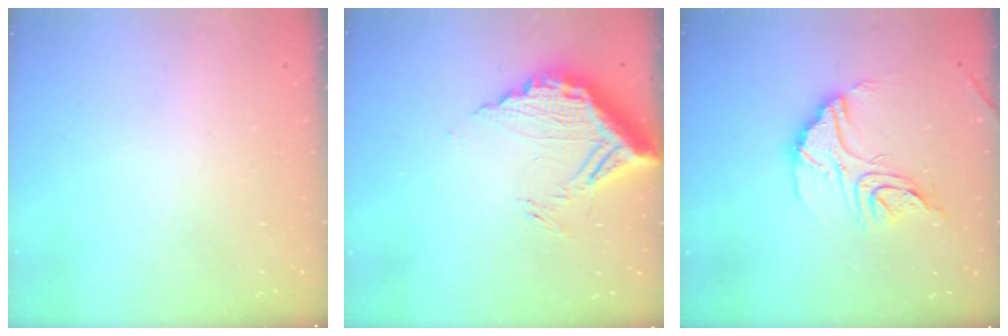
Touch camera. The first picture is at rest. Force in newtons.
{"total": 12.3, "press": 12.3, "slide": 1.0}
{"total": 15.7, "press": 15.6, "slide": 1.6}